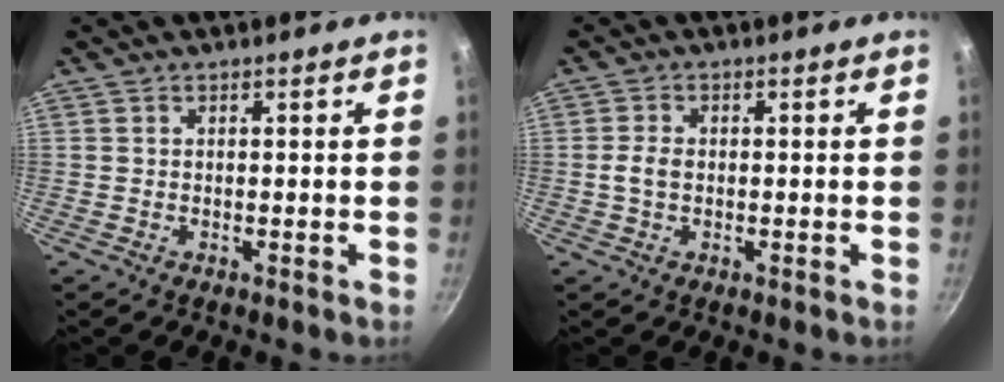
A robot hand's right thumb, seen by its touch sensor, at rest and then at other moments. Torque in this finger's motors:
{"motor_torque": [-0.57, 0.44, 0.31, -0.16, -0.01]}